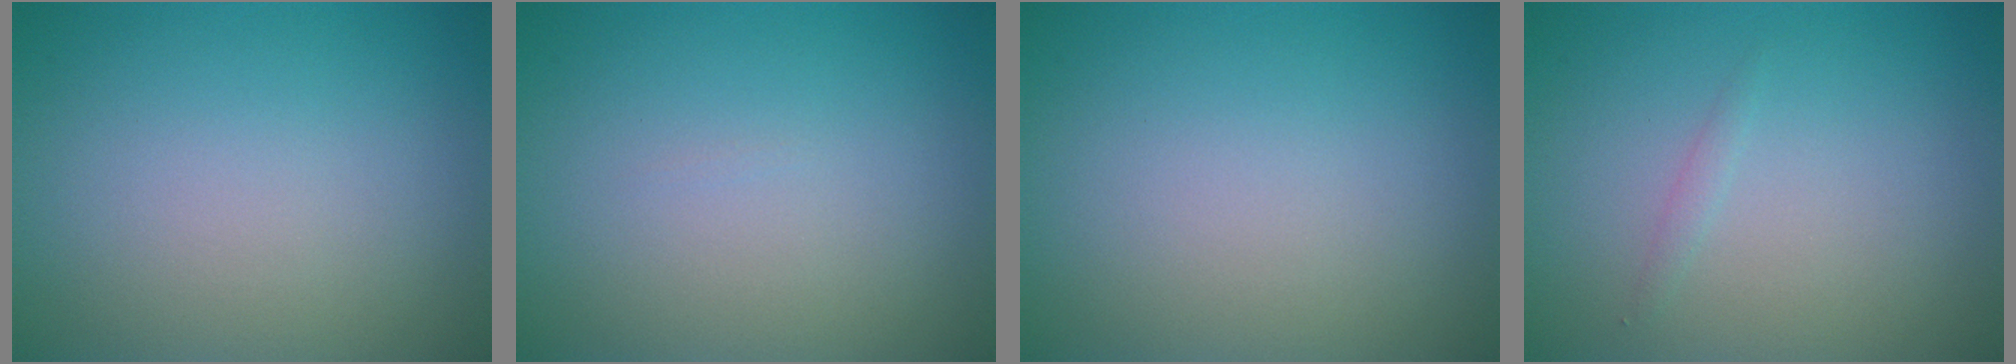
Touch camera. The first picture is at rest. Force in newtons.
{"total": 0.0}
{"total": 0.0}
{"total": 0.6, "press": 0.6, "slide": 0.0}